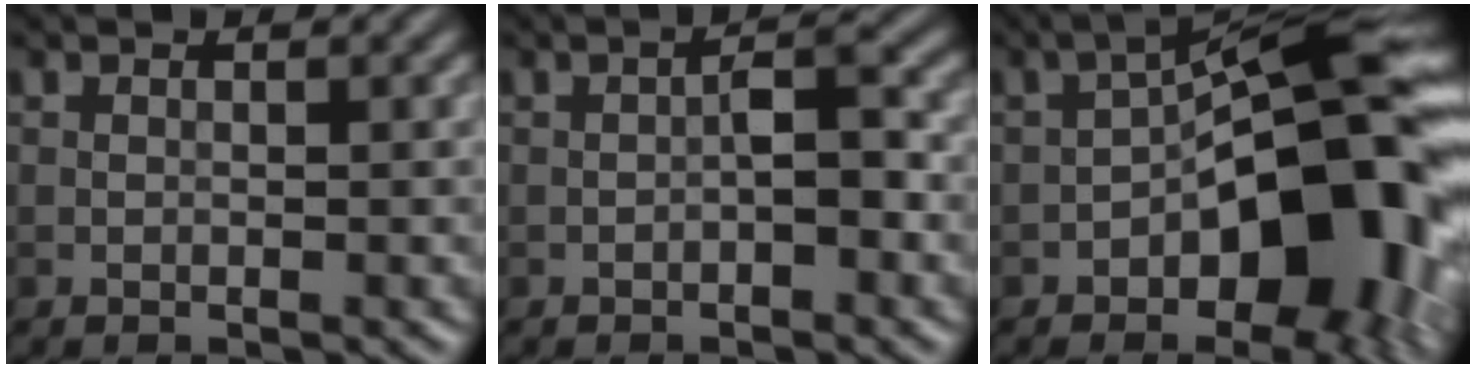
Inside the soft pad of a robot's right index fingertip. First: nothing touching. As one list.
[{"total": 2.6, "force": [-0.7, 0.8, 2.3], "torque": [-0.036, 0.008, -0.015]}, {"total": 12.7, "force": [-3.5, 6.3, 10.5], "torque": [-0.119, 0.025, -0.074]}]